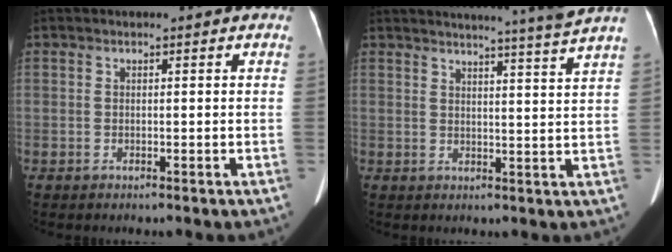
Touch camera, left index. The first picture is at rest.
{"total": 10.9, "force": [9.9, -2.8, 3.6], "torque": [-0.050, -0.042, 0.113]}